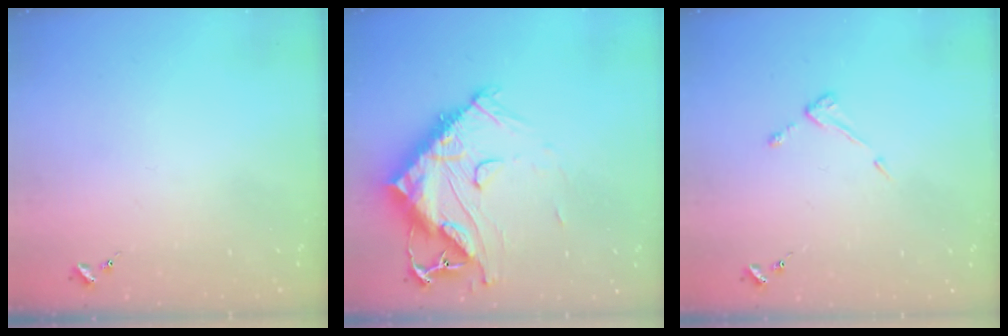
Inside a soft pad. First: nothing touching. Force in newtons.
{"total": 18.8, "press": 18.7, "slide": 1.7}
{"total": 4.3, "press": 4.3, "slide": 0.5}